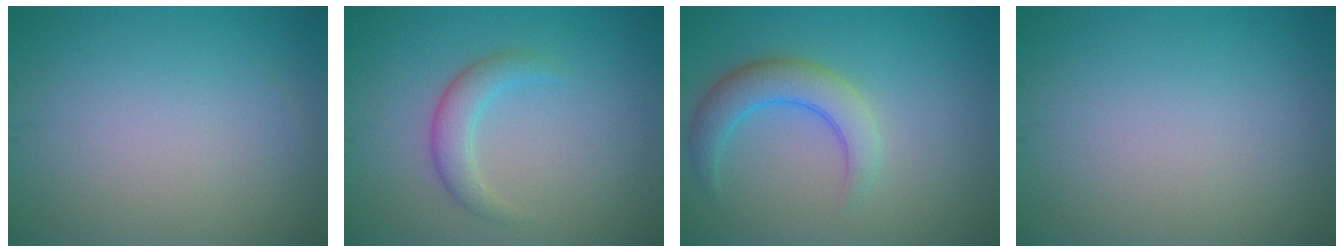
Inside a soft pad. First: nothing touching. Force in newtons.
{"total": 2.7, "press": 2.7, "slide": 0.1}
{"total": 4.0, "press": 4.0, "slide": 0.3}
{"total": 0.0}